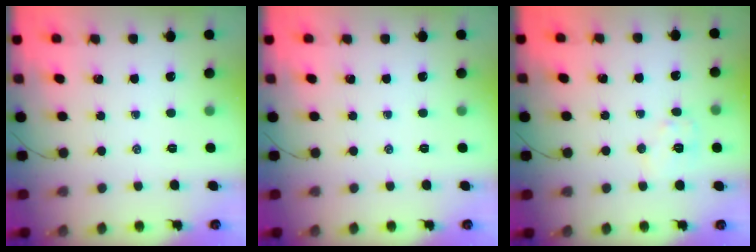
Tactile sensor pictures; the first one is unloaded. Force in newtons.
{"total": 0.0}
{"total": 6.2, "press": 6.2, "slide": 0.6}